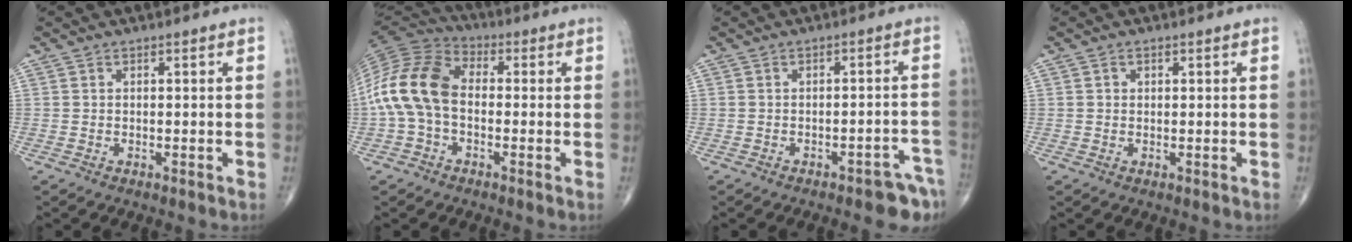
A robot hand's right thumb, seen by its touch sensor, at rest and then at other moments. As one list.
[{"total": 14.1, "force": [-1.1, 9.3, 10.5], "torque": [-0.214, 0.035, -0.033]}, {"total": 7.4, "force": [-5.2, 2.7, 4.4], "torque": [-0.035, 0.034, -0.063]}, {"total": 1.0, "force": [0.3, 0.8, 0.5], "torque": [-0.002, 0.001, 0.003]}]